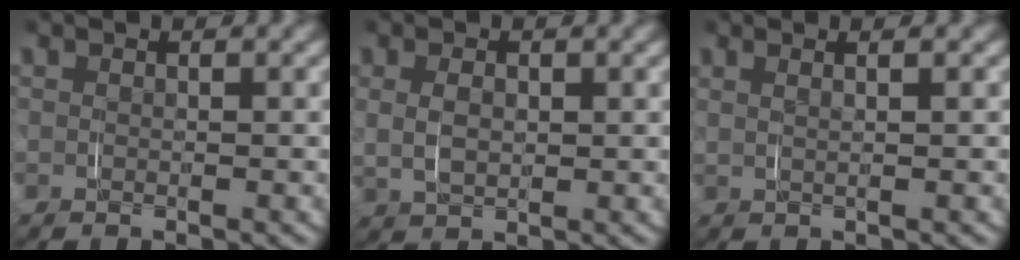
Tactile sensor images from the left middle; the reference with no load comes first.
{"total": 0.7, "force": [0.6, 0.2, -0.1], "torque": [0.004, 0.000, 0.011]}
{"total": 1.7, "force": [1.5, -0.9, 0.4], "torque": [0.005, 0.013, 0.022]}